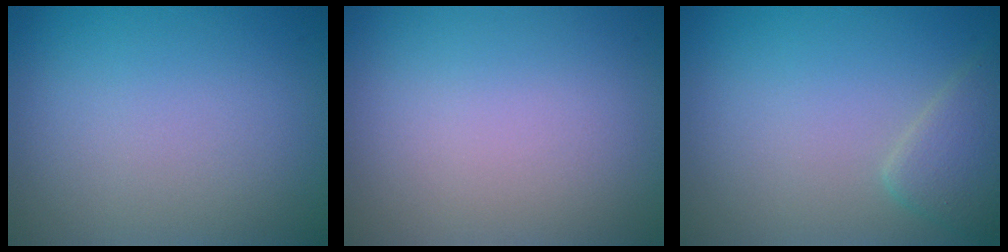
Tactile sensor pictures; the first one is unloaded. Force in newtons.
{"total": 0.0}
{"total": 2.2, "press": 2.2, "slide": 0.2}